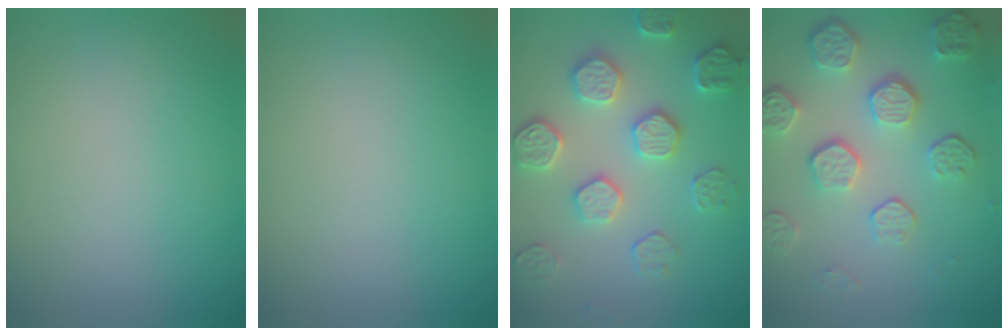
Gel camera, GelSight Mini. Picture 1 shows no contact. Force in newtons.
{"total": 0.0}
{"total": 4.7, "press": 4.3, "slide": 1.8}
{"total": 5.7, "press": 4.2, "slide": 3.8}